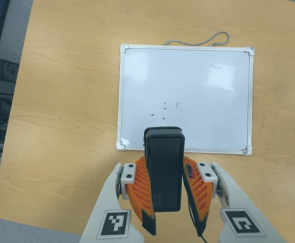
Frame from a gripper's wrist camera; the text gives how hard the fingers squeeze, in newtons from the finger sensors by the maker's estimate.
{"total": 6.9, "left": 5.7, "right": 8.2}